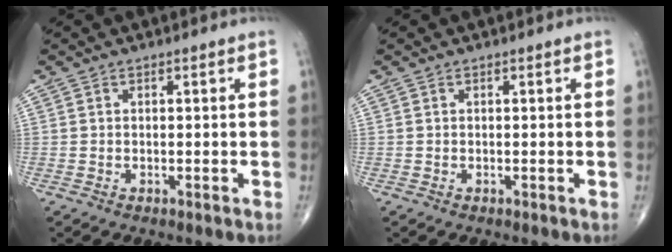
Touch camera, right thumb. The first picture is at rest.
{"total": 0.0}